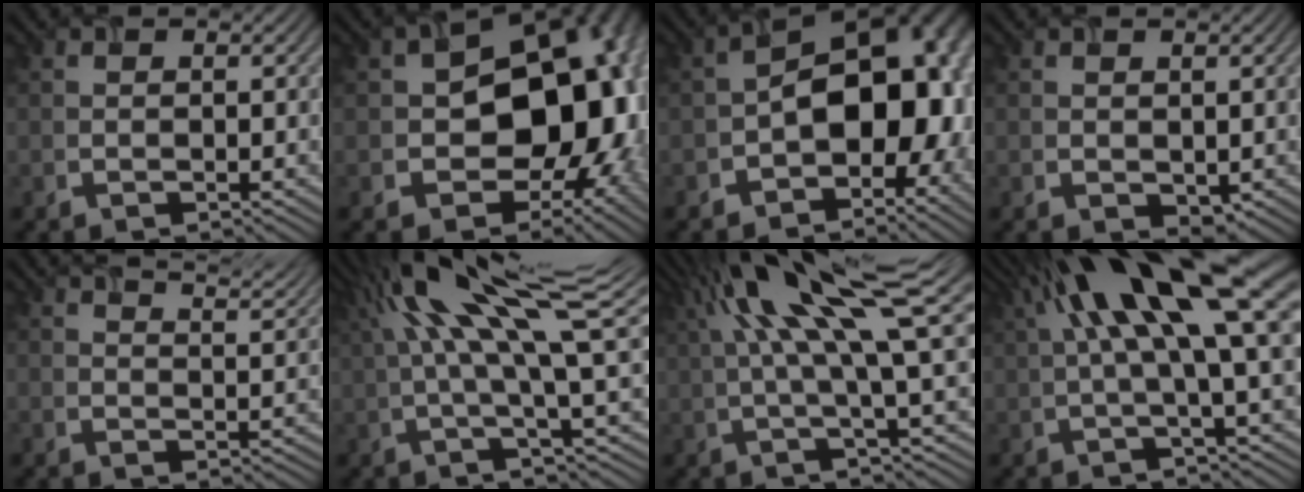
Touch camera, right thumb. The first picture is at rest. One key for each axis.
{"total": 17.4, "fx": -1.3, "fy": 12.1, "fz": 12.4, "tx": -0.149, "ty": -0.026, "tz": -0.016}
{"total": 13.6, "fx": -1.9, "fy": 8.5, "fz": 10.4, "tx": -0.130, "ty": 0.012, "tz": -0.040}
{"total": 1.4, "fx": 0.1, "fy": 1.0, "fz": 1.0, "tx": -0.019, "ty": -0.009, "tz": 0.009}
{"total": 7.9, "fx": 6.3, "fy": 1.8, "fz": 4.4, "tx": -0.063, "ty": 0.008, "tz": 0.080}
{"total": 15.8, "fx": 4.9, "fy": 3.7, "fz": 14.6, "tx": -0.270, "ty": 0.024, "tz": 0.098}
{"total": 14.3, "fx": 4.4, "fy": 3.1, "fz": 13.2, "tx": -0.233, "ty": 0.021, "tz": 0.080}
{"total": 16.4, "fx": 5.2, "fy": 3.7, "fz": 15.1, "tx": -0.265, "ty": 0.026, "tz": 0.096}